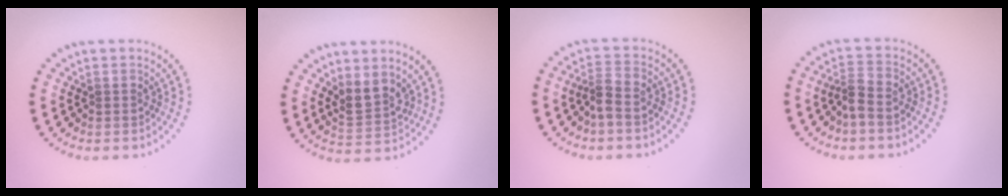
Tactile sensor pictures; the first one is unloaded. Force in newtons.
{"total": 2.6, "press": 2.3, "slide": 1.2}
{"total": 1.9, "press": 1.5, "slide": 1.2}
{"total": 2.1, "press": 1.6, "slide": 1.3}